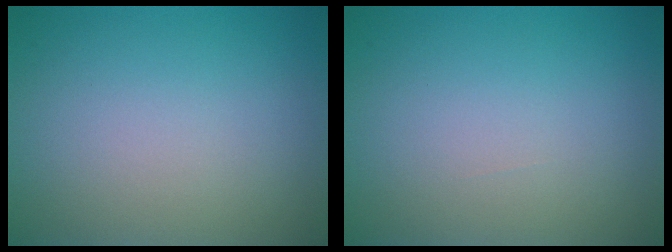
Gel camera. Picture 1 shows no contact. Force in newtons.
{"total": 0.0}